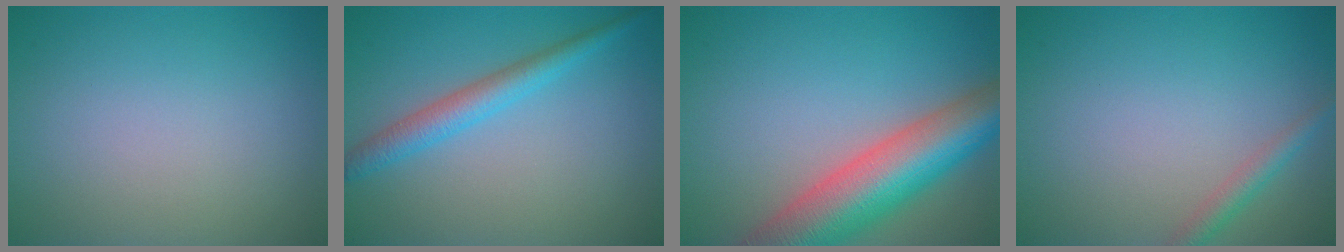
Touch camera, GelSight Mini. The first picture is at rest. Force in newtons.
{"total": 3.0, "press": 3.0, "slide": 0.1}
{"total": 10.4, "press": 10.4, "slide": 0.7}
{"total": 1.7, "press": 1.7, "slide": 0.1}